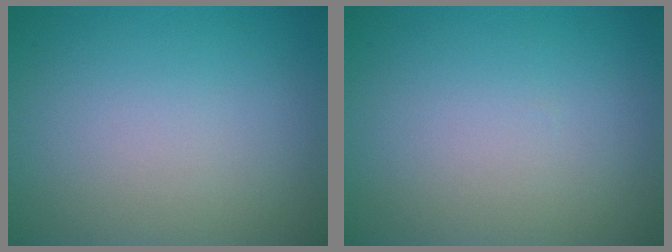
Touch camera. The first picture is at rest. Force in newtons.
{"total": 0.0}